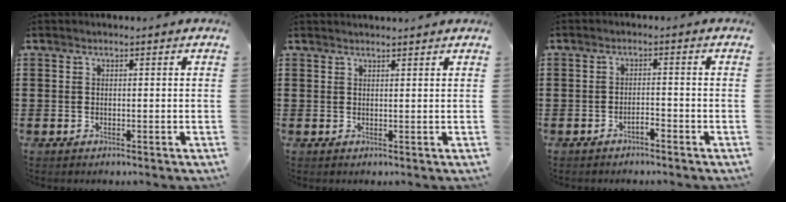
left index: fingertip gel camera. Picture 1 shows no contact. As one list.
[{"total": 1.2, "force": [1.2, -0.1, 0.2], "torque": [-0.005, -0.002, 0.023]}, {"total": 1.7, "force": [-1.5, 0.2, 0.8], "torque": [-0.018, 0.000, -0.028]}]